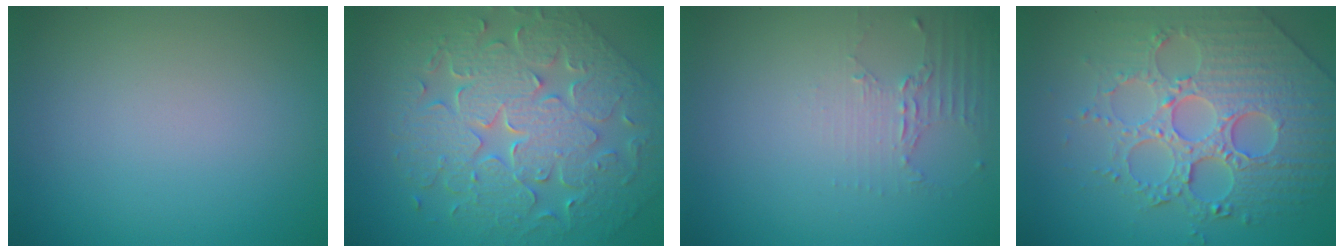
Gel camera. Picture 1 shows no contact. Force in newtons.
{"total": 9.3, "press": 6.8, "slide": 6.2}
{"total": 2.1, "press": 1.5, "slide": 1.5}
{"total": 7.8, "press": 6.1, "slide": 4.8}